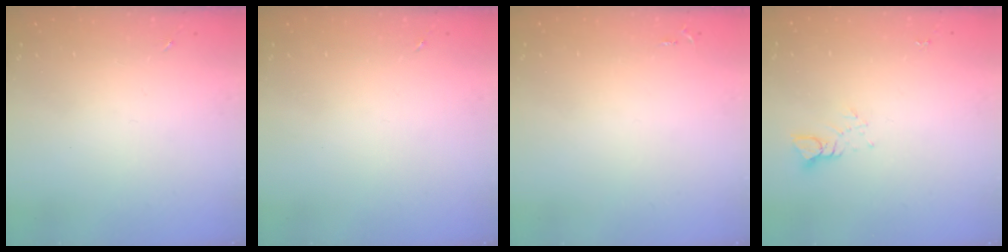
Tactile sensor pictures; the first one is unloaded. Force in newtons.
{"total": 0.0}
{"total": 2.5, "press": 2.5, "slide": 0.3}
{"total": 3.8, "press": 3.8, "slide": 0.3}